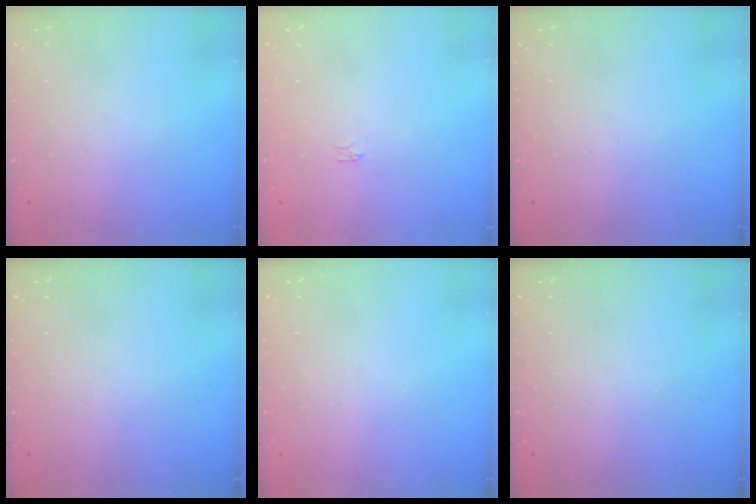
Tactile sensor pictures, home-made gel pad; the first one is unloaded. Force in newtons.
{"total": 0.0}
{"total": 0.0}
{"total": 0.0}
{"total": 0.0}
{"total": 0.0}